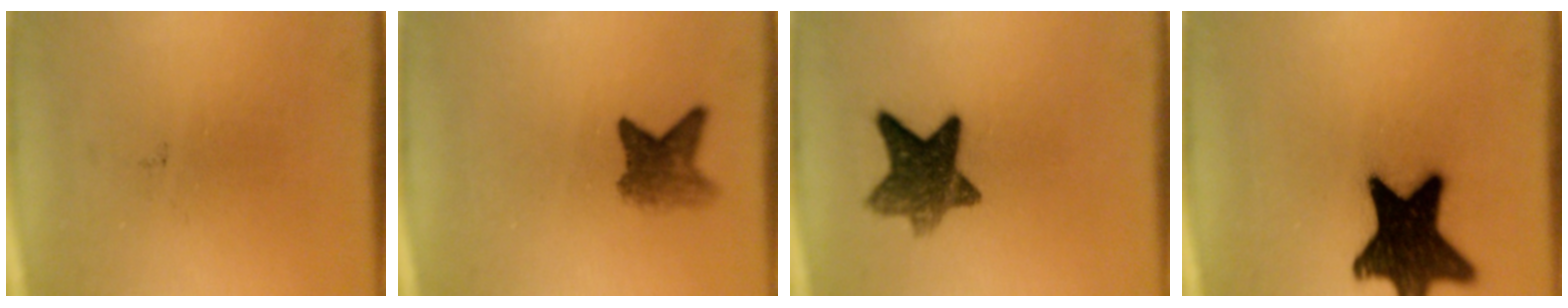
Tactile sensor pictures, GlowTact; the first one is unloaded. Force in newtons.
{"total": 4.1}
{"total": 9.0}
{"total": 18.9}